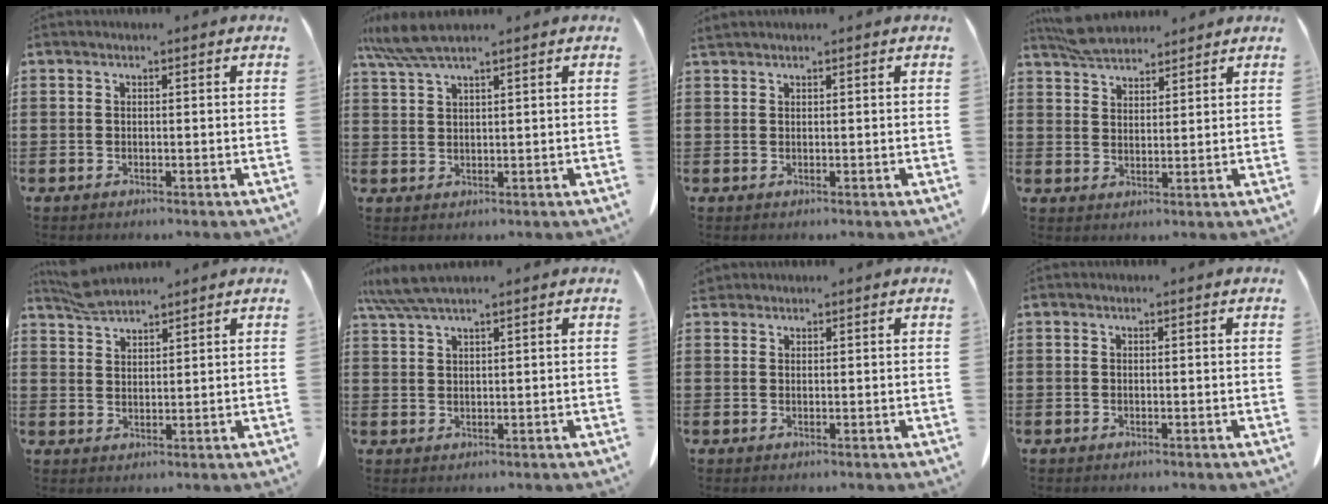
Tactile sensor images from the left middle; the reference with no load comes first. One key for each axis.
{"total": 5.2, "fx": 4.0, "fy": 0.3, "fz": 3.2, "tx": -0.071, "ty": -0.003, "tz": 0.075}
{"total": 0.7, "fx": 0.7, "fy": 0.0, "fz": 0.1, "tx": -0.004, "ty": -0.001, "tz": 0.015}
{"total": 5.0, "fx": 4.5, "fy": 1.6, "fz": 1.2, "tx": -0.038, "ty": -0.006, "tz": 0.088}
{"total": 3.4, "fx": 3.2, "fy": 0.7, "fz": 0.9, "tx": -0.027, "ty": -0.005, "tz": 0.062}
{"total": 4.4, "fx": 3.5, "fy": 0.2, "fz": 2.7, "tx": -0.060, "ty": -0.004, "tz": 0.066}
{"total": 1.1, "fx": 1.0, "fy": 0.5, "fz": 0.1, "tx": -0.007, "ty": 0.001, "tz": 0.021}
{"total": 0.0}